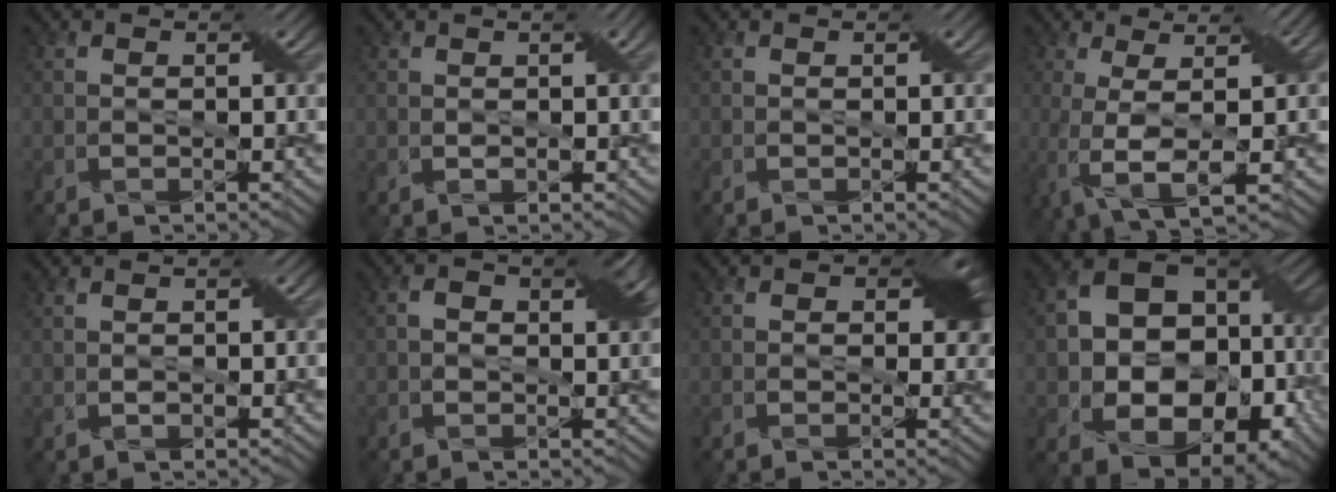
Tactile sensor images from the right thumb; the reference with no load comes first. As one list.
[{"total": 2.5, "force": [0.8, 0.6, 2.3], "torque": [-0.044, 0.007, 0.015]}, {"total": 0.0}, {"total": 7.6, "force": [-0.8, 1.9, 7.3], "torque": [-0.137, 0.003, -0.012]}, {"total": 1.0, "force": [0.3, 0.2, 0.9], "torque": [-0.022, 0.005, 0.009]}, {"total": 3.8, "force": [0.4, 2.0, 3.2], "torque": [-0.053, 0.005, 0.002]}, {"total": 3.5, "force": [0.7, 2.5, 2.4], "torque": [-0.028, -0.007, 0.003]}, {"total": 17.0, "force": [-2.4, 12.4, 11.4], "torque": [-0.181, -0.031, -0.014]}]